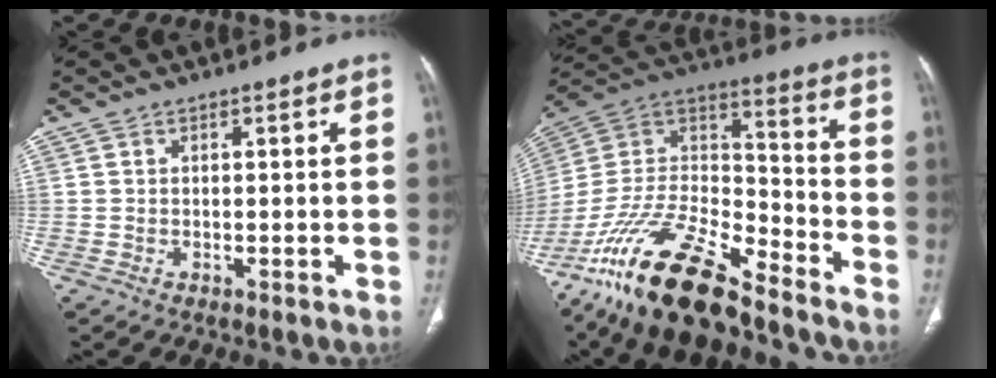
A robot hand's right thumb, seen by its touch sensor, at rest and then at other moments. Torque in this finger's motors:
{"motor_torque": [3.54, 1.14, 1.18, -1.59, 0.26]}